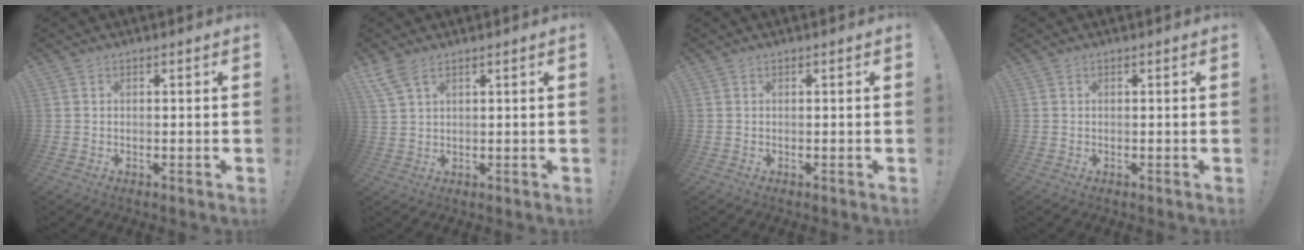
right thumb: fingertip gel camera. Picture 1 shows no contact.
{"total": 4.8, "force": [3.2, 1.7, 3.1], "torque": [-0.071, -0.005, 0.063]}
{"total": 0.0}
{"total": 0.0}